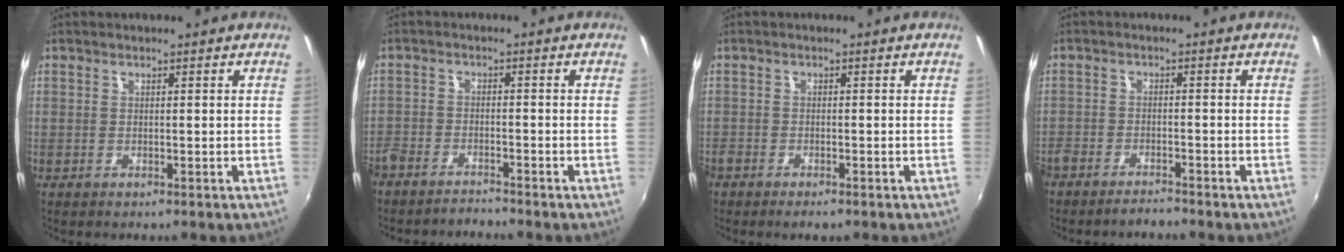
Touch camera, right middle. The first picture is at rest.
{"total": 5.8, "force": [-5.4, 1.4, 1.5], "torque": [-0.053, -0.015, -0.098]}
{"total": 2.9, "force": [-2.4, 1.0, 1.4], "torque": [-0.039, -0.012, -0.046]}
{"total": 4.8, "force": [-4.5, 1.1, 1.5], "torque": [-0.049, -0.010, -0.079]}